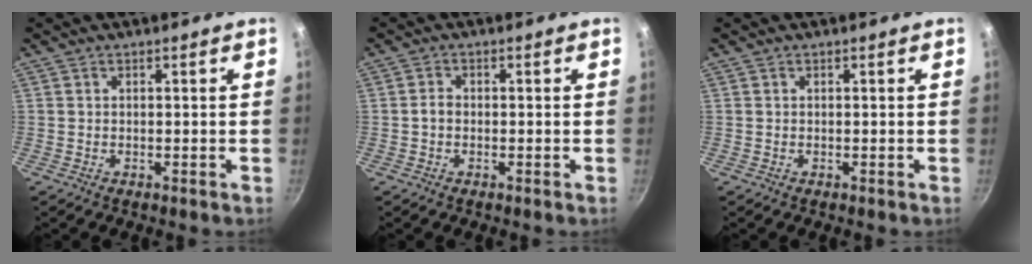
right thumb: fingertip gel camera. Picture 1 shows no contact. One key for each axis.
{"total": 1.6, "fx": -0.4, "fy": 1.2, "fz": 1.0, "tx": -0.016, "ty": 0.011, "tz": -0.007}
{"total": 0.0}